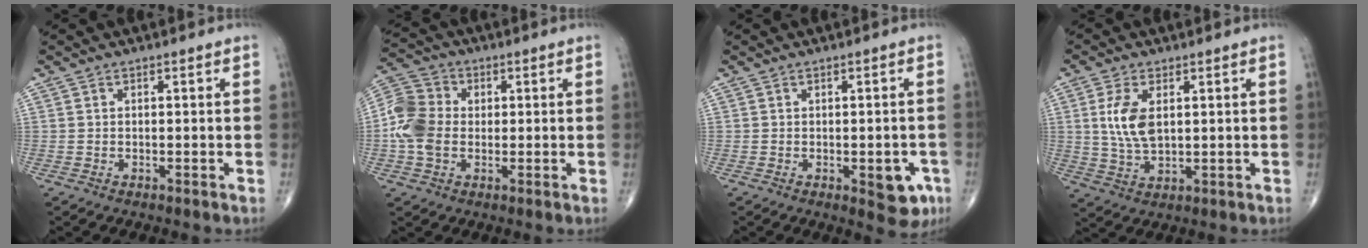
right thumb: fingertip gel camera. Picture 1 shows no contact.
{"total": 9.3, "force": [-0.4, 7.2, 5.9], "torque": [-0.122, 0.020, -0.016]}
{"total": 6.2, "force": [-2.2, 2.9, 5.1], "torque": [-0.036, 0.003, -0.020]}
{"total": 7.7, "force": [1.7, 4.0, 6.4], "torque": [-0.134, -0.010, 0.038]}